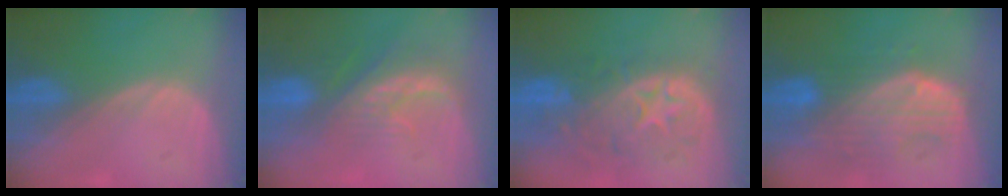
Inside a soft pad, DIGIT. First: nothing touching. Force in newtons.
{"total": 8.0, "press": 7.3, "slide": 3.4}
{"total": 11.1, "press": 9.8, "slide": 5.2}
{"total": 9.9, "press": 8.6, "slide": 4.8}